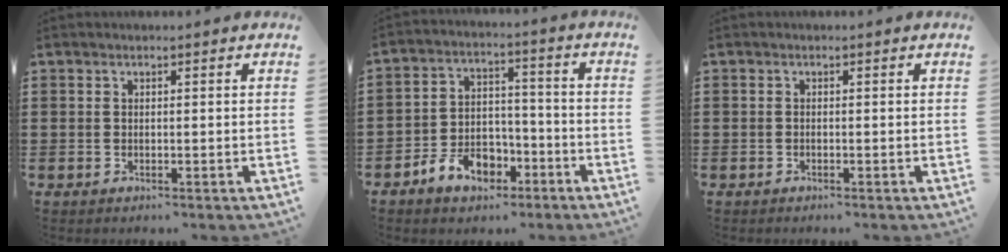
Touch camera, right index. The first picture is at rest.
{"total": 6.7, "force": [-4.2, 4.5, 2.7], "torque": [-0.057, 0.025, -0.078]}
{"total": 0.0}